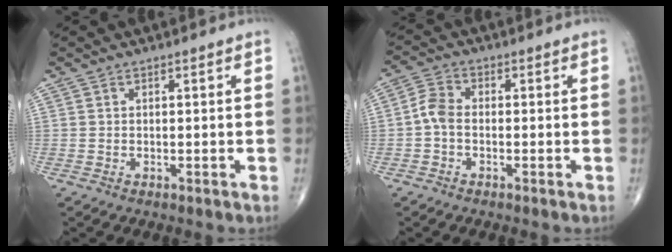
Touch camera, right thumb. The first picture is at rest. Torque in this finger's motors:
{"motor_torque": [-0.12, 0.19, 0.21, -0.28, 0.13]}